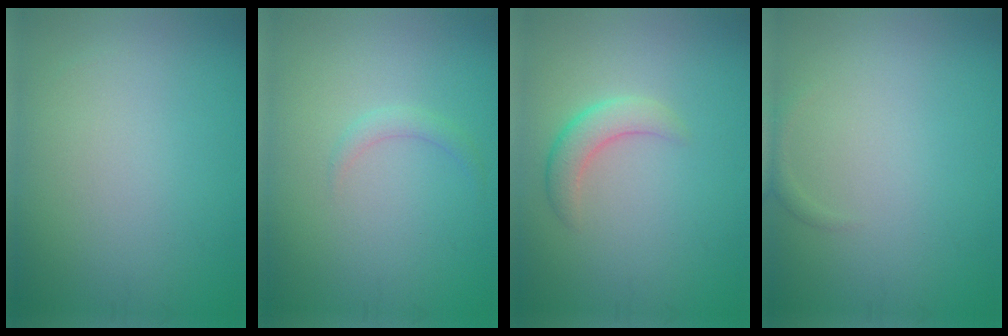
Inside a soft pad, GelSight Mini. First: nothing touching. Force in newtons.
{"total": 1.1, "press": 1.1, "slide": 0.1}
{"total": 2.5, "press": 2.5, "slide": 0.1}
{"total": 0.7, "press": 0.7, "slide": 0.0}